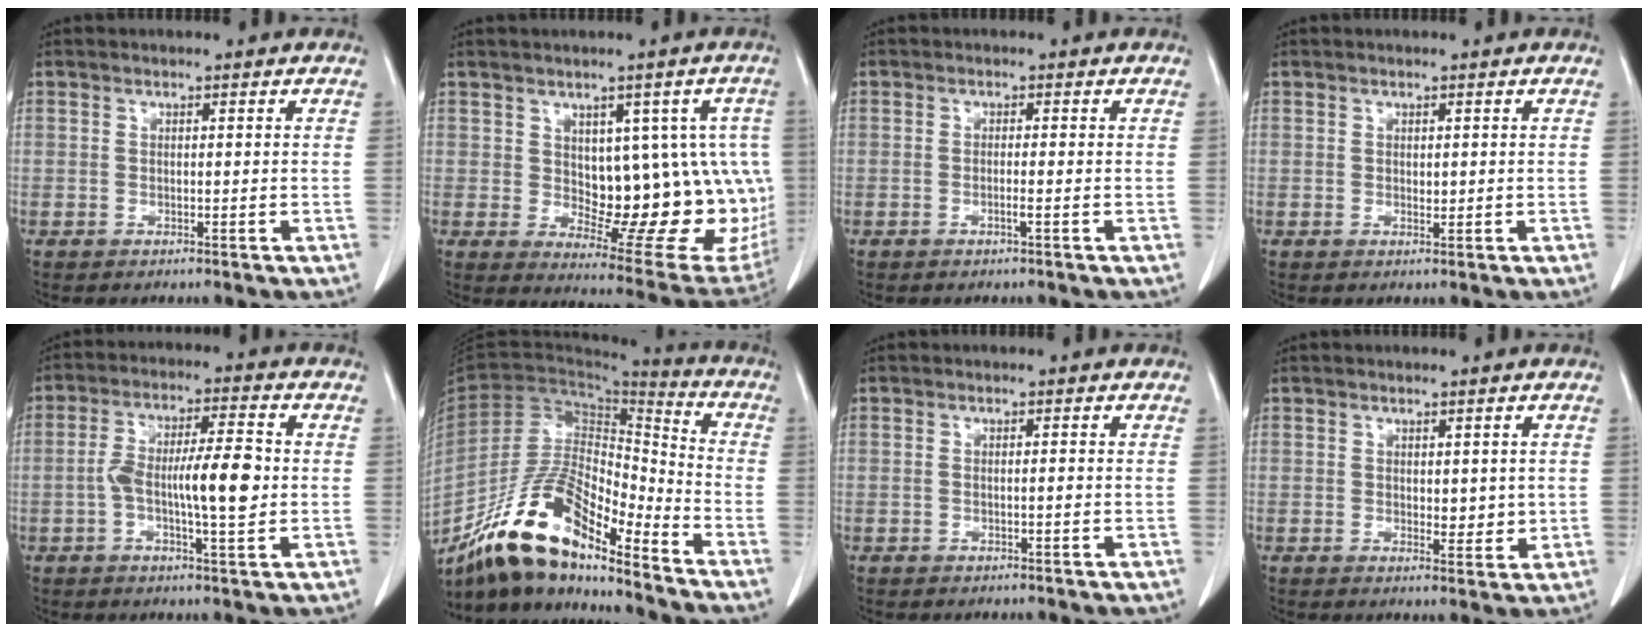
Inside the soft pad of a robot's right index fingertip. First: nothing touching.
{"total": 16.4, "force": [0.9, 8.1, 14.3], "torque": [-0.147, 0.007, 0.034]}
{"total": 1.2, "force": [-0.5, -0.3, 1.0], "torque": [-0.020, -0.001, -0.009]}
{"total": 0.7, "force": [0.2, 0.4, 0.6], "torque": [-0.009, -0.003, 0.005]}
{"total": 9.9, "force": [-0.9, 1.8, 9.7], "torque": [-0.172, 0.012, -0.018]}
{"total": 18.0, "force": [-13.8, 4.8, 10.5], "torque": [-0.192, 0.011, -0.252]}
{"total": 0.7, "force": [-0.1, 0.0, 0.7], "torque": [-0.013, 0.000, -0.001]}
{"total": 2.9, "force": [0.4, 1.5, 2.4], "torque": [-0.030, -0.009, 0.012]}